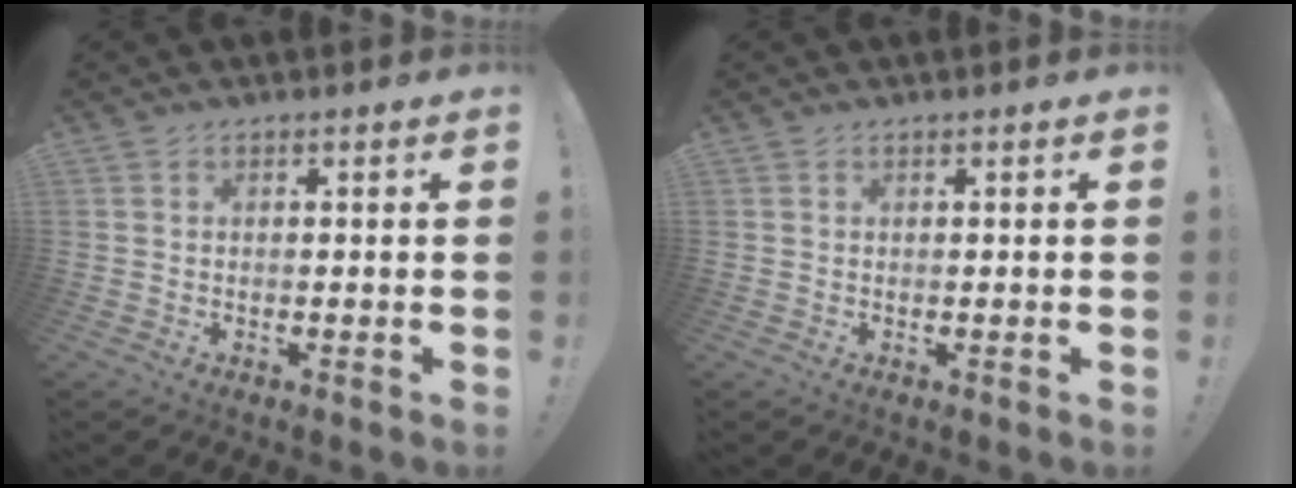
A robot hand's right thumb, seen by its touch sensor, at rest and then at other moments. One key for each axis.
{"total": 0.0}